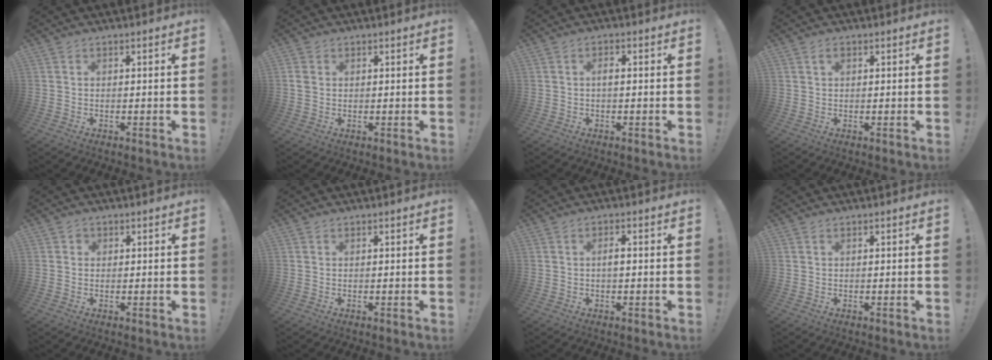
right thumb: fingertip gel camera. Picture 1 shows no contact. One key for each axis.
{"total": 2.3, "fx": 0.7, "fy": 1.8, "fz": 1.1, "tx": -0.022, "ty": 0.005, "tz": 0.013}
{"total": 1.9, "fx": -0.3, "fy": 0.6, "fz": 1.8, "tx": -0.038, "ty": 0.008, "tz": -0.007}
{"total": 1.4, "fx": 0.7, "fy": 0.9, "fz": 0.8, "tx": -0.008, "ty": 0.000, "tz": 0.010}
{"total": 1.4, "fx": 0.2, "fy": 1.3, "fz": 0.4, "tx": -0.007, "ty": 0.004, "tz": 0.003}
{"total": 0.0}
{"total": 2.2, "fx": -0.3, "fy": 0.7, "fz": 2.0, "tx": -0.043, "ty": 0.009, "tz": -0.007}
{"total": 0.0}